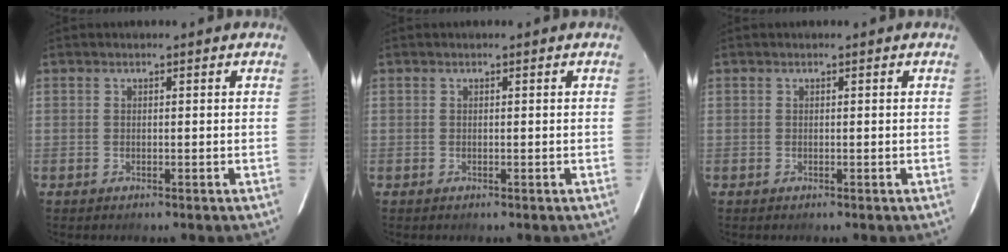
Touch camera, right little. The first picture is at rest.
{"total": 0.0}
{"total": 0.0}